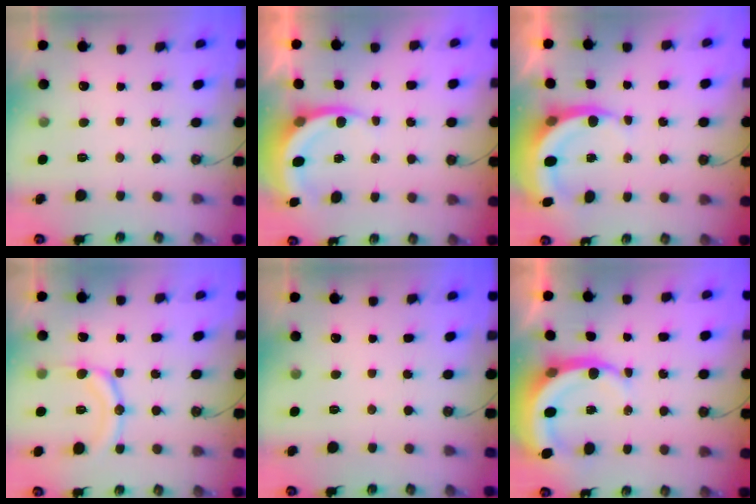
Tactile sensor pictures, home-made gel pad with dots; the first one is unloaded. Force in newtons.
{"total": 5.3, "press": 5.3, "slide": 0.3}
{"total": 7.0, "press": 6.9, "slide": 0.9}
{"total": 12.8, "press": 12.7, "slide": 1.2}
{"total": 0.0}
{"total": 9.6, "press": 9.4, "slide": 1.8}